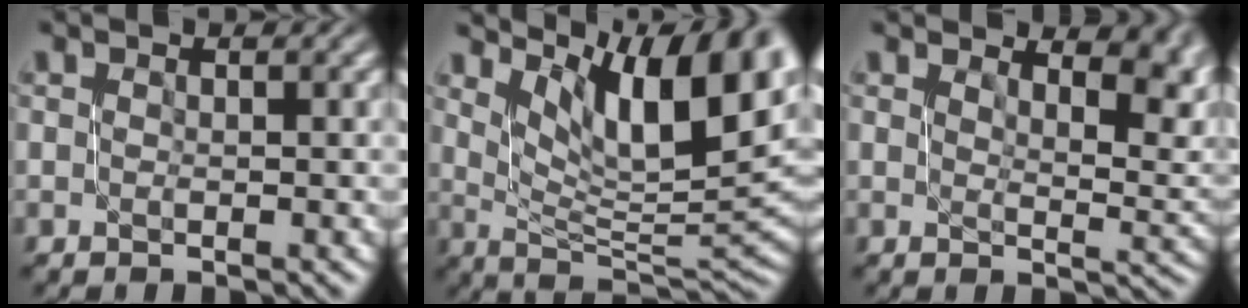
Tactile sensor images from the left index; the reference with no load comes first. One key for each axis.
{"total": 11.6, "fx": 6.6, "fy": 3.8, "fz": 8.8, "tx": -0.135, "ty": 0.008, "tz": 0.119}
{"total": 7.9, "fx": 5.2, "fy": 3.1, "fz": 5.2, "tx": -0.054, "ty": 0.008, "tz": 0.075}